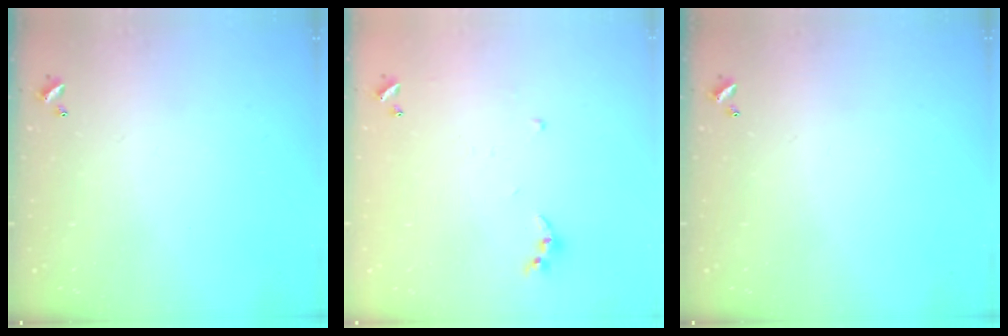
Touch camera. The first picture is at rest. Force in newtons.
{"total": 4.8, "press": 4.7, "slide": 0.5}
{"total": 0.0}